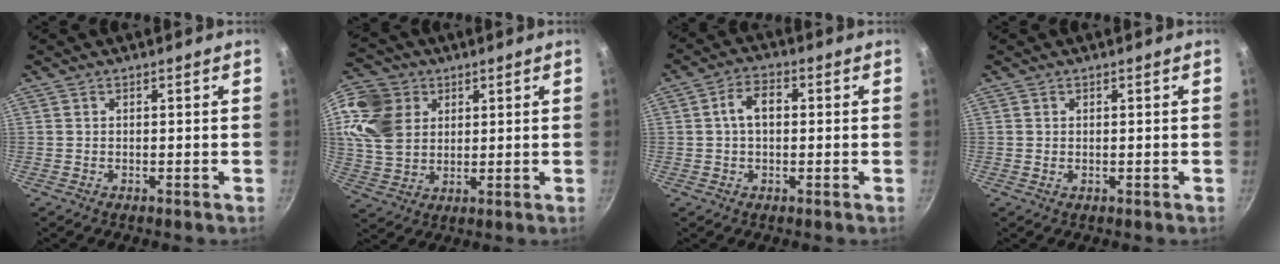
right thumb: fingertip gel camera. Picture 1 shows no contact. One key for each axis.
{"total": 14.6, "fx": 5.5, "fy": 11.5, "fz": 7.1, "tx": -0.128, "ty": -0.010, "tz": 0.108}
{"total": 5.6, "fx": 0.6, "fy": 3.6, "fz": 4.3, "tx": -0.063, "ty": 0.017, "tz": 0.003}
{"total": 0.0}